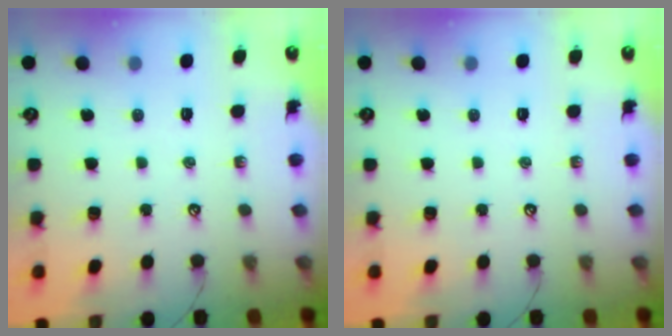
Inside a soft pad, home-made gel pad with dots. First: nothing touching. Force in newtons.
{"total": 0.0}